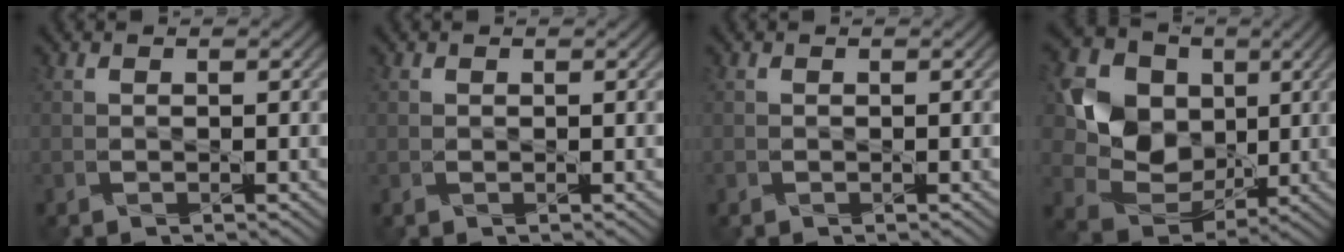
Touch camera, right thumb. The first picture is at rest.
{"total": 0.0}
{"total": 0.0}
{"total": 9.6, "force": [2.2, 8.2, 4.5], "torque": [-0.116, -0.006, 0.035]}